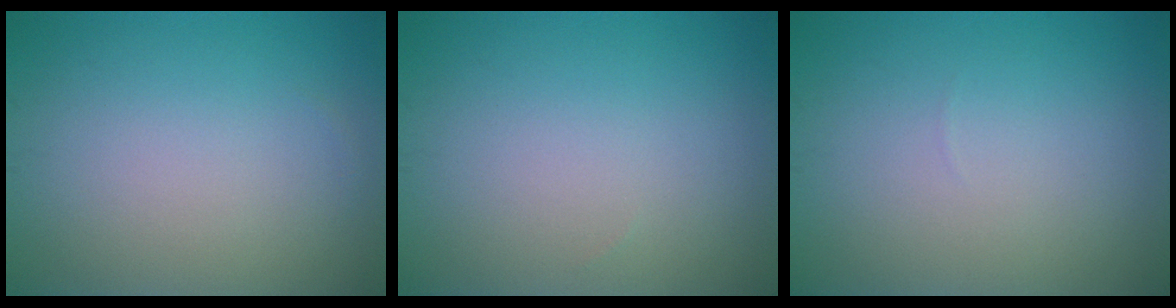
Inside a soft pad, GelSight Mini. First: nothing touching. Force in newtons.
{"total": 0.0}
{"total": 0.0}